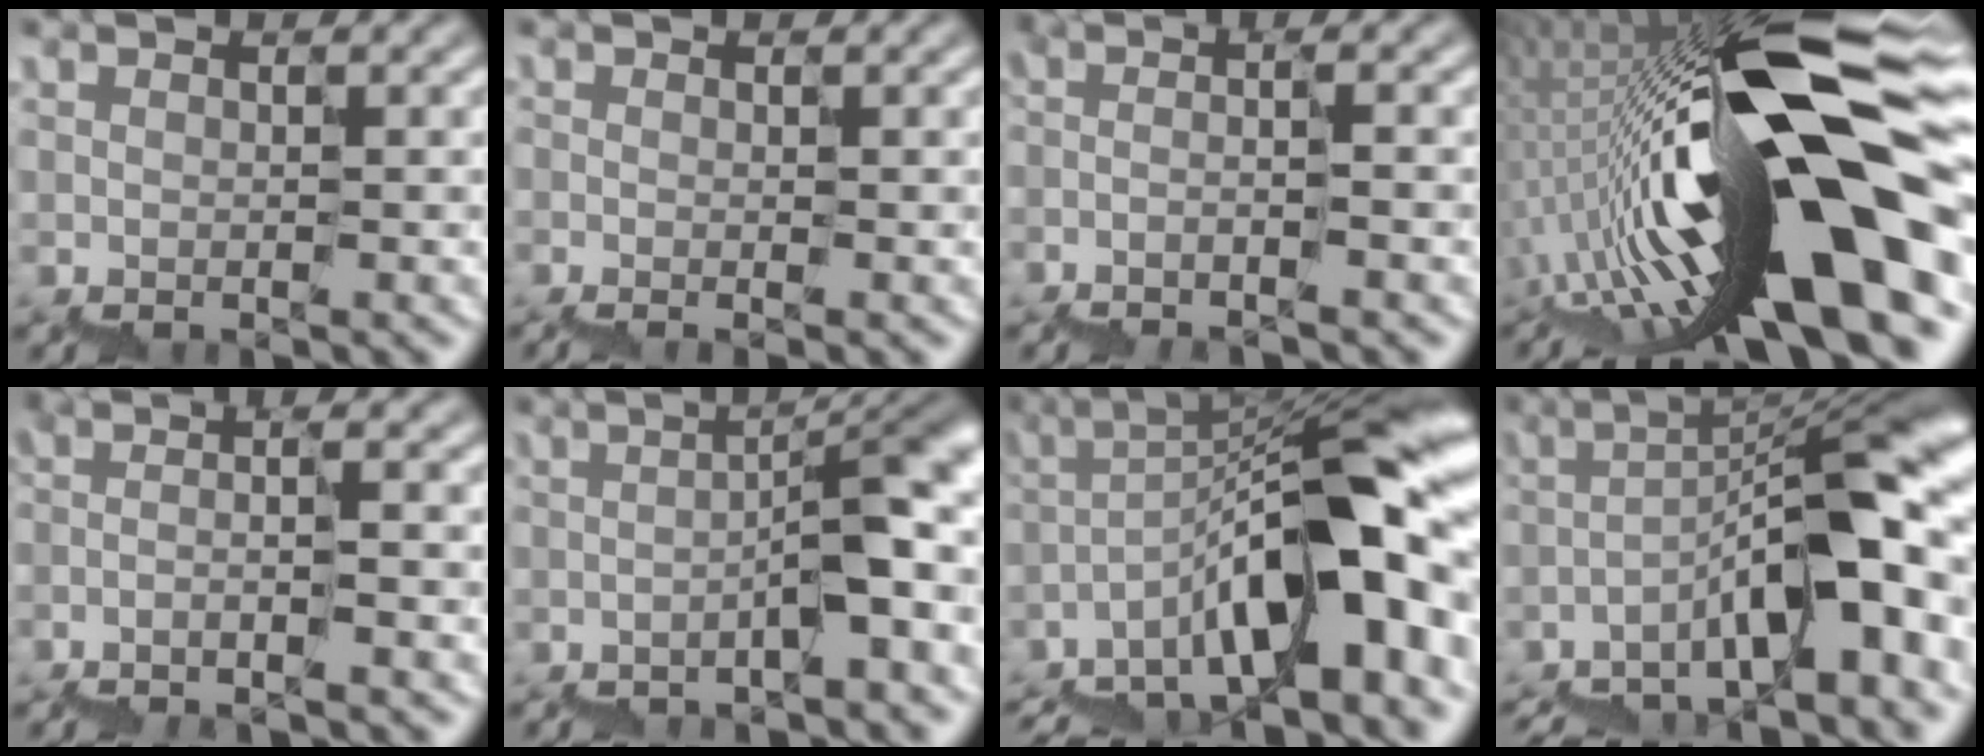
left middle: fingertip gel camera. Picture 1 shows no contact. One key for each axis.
{"total": 1.2, "fx": -0.8, "fy": 0.3, "fz": 0.9, "tx": -0.002, "ty": -0.003, "tz": -0.010}
{"total": 2.4, "fx": -1.0, "fy": 0.3, "fz": 2.1, "tx": -0.027, "ty": 0.006, "tz": -0.027}
{"total": 19.2, "fx": -3.2, "fy": 5.5, "fz": 18.1, "tx": -0.295, "ty": 0.038, "tz": -0.058}
{"total": 3.0, "fx": -1.4, "fy": 0.4, "fz": 2.6, "tx": -0.034, "ty": 0.010, "tz": -0.033}
{"total": 7.8, "fx": -1.3, "fy": 1.9, "fz": 7.4, "tx": -0.082, "ty": 0.022, "tz": -0.021}
{"total": 15.5, "fx": -5.9, "fy": 3.8, "fz": 13.8, "tx": -0.178, "ty": 0.045, "tz": -0.099}
{"total": 13.3, "fx": -4.9, "fy": 3.1, "fz": 11.9, "tx": -0.163, "ty": 0.029, "tz": -0.075}